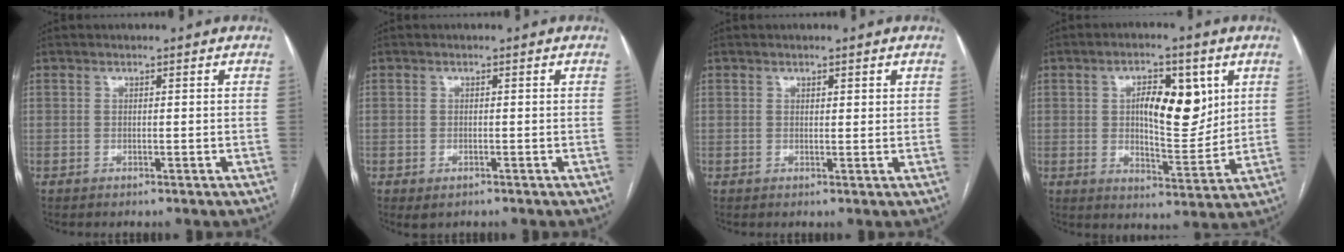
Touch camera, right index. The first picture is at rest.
{"total": 1.4, "force": [-0.7, 0.7, 1.0], "torque": [-0.013, -0.001, -0.003]}
{"total": 1.1, "force": [0.7, 0.4, 0.8], "torque": [-0.011, 0.001, 0.009]}
{"total": 10.2, "force": [3.0, 4.0, 8.8], "torque": [-0.135, 0.007, 0.052]}